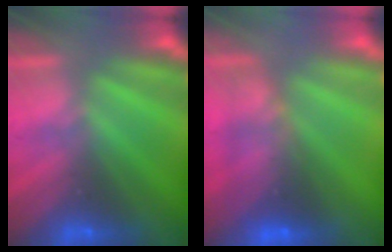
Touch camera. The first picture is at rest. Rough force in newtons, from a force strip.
{"total": 10.7}